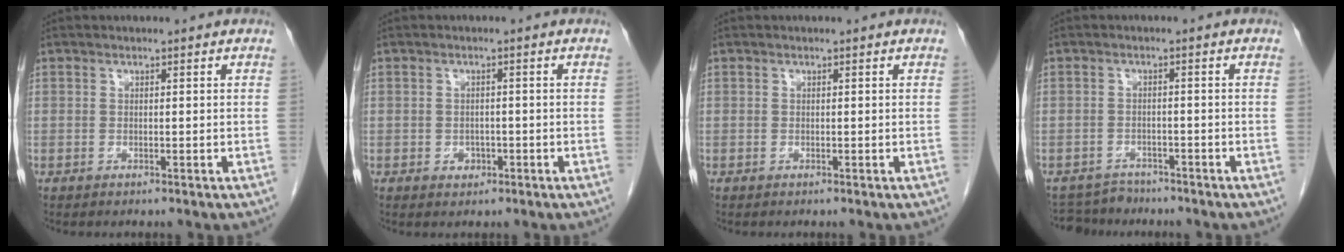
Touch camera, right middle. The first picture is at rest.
{"total": 1.7, "force": [-0.7, 1.3, 0.8], "torque": [-0.013, 0.003, -0.005]}
{"total": 0.0}
{"total": 4.4, "force": [-4.0, 1.7, -0.8], "torque": [0.017, 0.000, -0.066]}